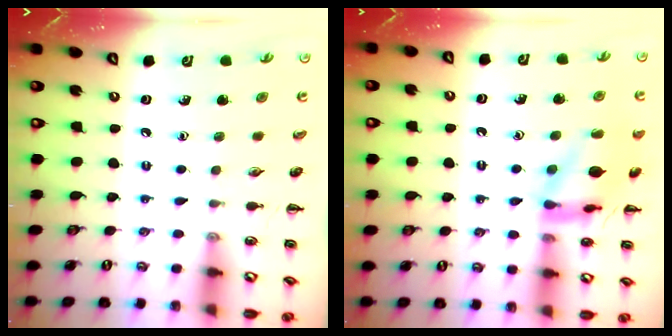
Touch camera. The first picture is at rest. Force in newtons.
{"total": 12.8, "press": 12.8, "slide": 0.6}